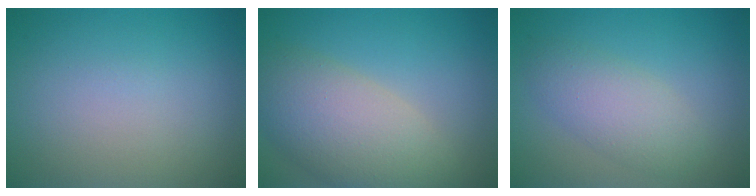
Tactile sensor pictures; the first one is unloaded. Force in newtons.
{"total": 7.6, "press": 7.6, "slide": 0.5}
{"total": 3.8, "press": 3.8, "slide": 0.1}